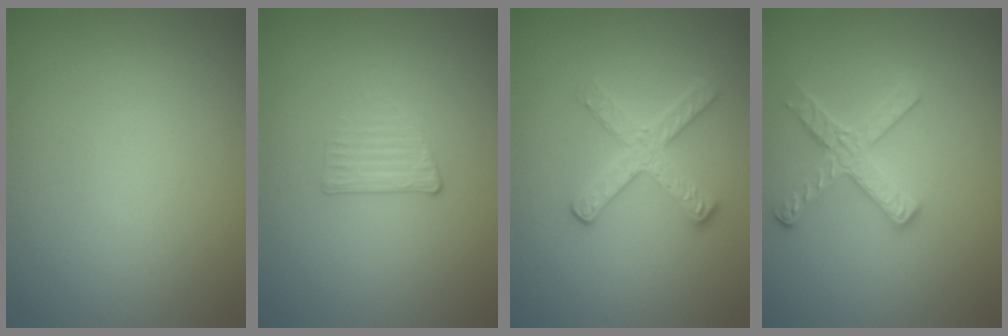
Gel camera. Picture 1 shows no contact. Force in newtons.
{"total": 1.2, "press": 0.6, "slide": 1.0}
{"total": 2.9, "press": 2.8, "slide": 0.8}
{"total": 2.9, "press": 2.8, "slide": 0.6}